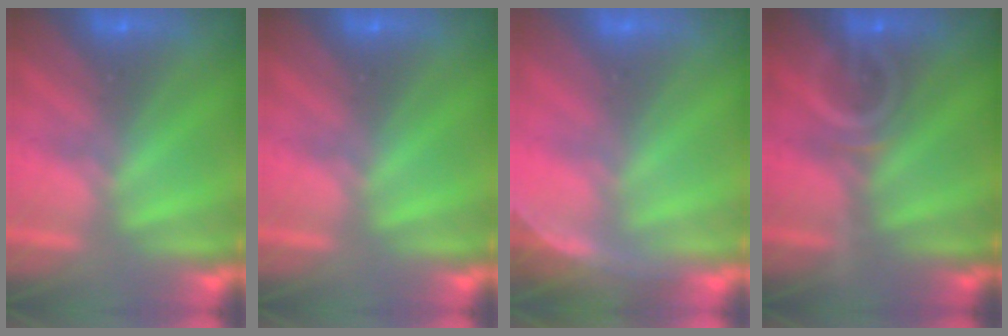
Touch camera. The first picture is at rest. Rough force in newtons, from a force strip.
{"total": 0.0}
{"total": 3.8}
{"total": 4.0}